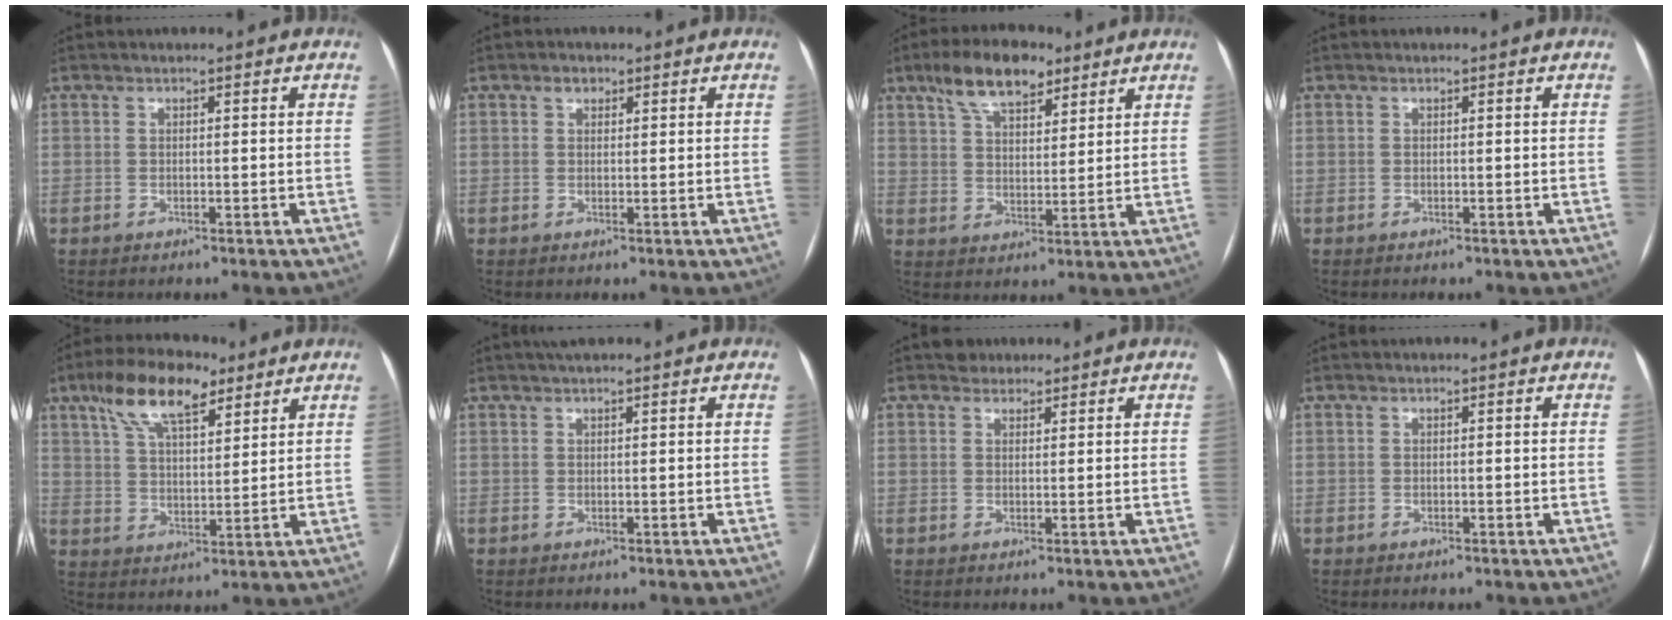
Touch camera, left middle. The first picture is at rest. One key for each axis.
{"total": 1.4, "fx": 0.9, "fy": 1.0, "fz": 0.6, "tx": -0.011, "ty": 0.005, "tz": 0.014}
{"total": 10.0, "fx": 6.7, "fy": 4.2, "fz": 6.1, "tx": -0.112, "ty": 0.019, "tz": 0.121}
{"total": 0.0}
{"total": 11.8, "fx": 7.4, "fy": 4.4, "fz": 8.1, "tx": -0.153, "ty": 0.025, "tz": 0.136}
{"total": 2.6, "fx": 2.0, "fy": 0.5, "fz": 1.6, "tx": -0.023, "ty": 0.021, "tz": 0.032}
{"total": 2.0, "fx": 1.6, "fy": 1.2, "fz": -0.1, "tx": 0.005, "ty": 0.008, "tz": 0.021}
{"total": 0.0}